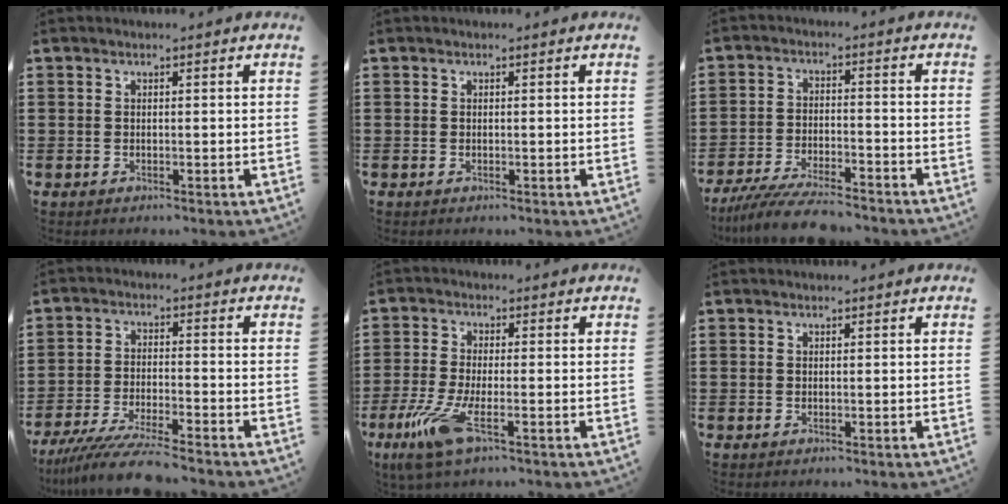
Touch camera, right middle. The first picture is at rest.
{"total": 0.0}
{"total": 7.3, "force": [-6.7, 0.7, 2.9], "torque": [-0.066, -0.004, -0.128]}
{"total": 7.4, "force": [-6.7, 0.0, 3.2], "torque": [-0.071, -0.013, -0.127]}
{"total": 7.6, "force": [-3.6, 2.0, 6.4], "torque": [-0.149, -0.021, -0.067]}
{"total": 0.0}